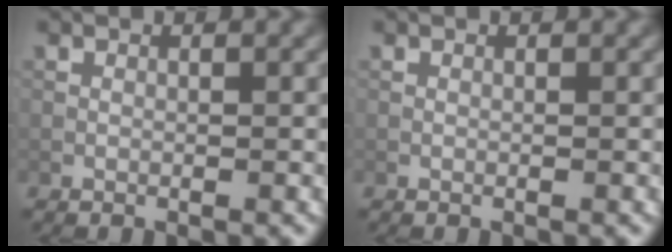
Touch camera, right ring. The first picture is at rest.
{"total": 0.0}